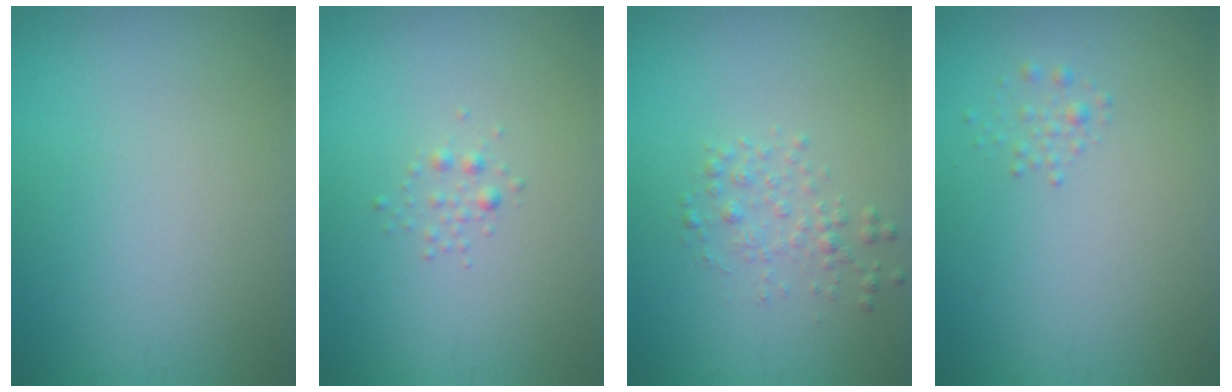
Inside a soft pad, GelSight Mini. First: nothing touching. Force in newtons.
{"total": 0.8, "press": 0.8, "slide": 0.0}
{"total": 1.6, "press": 1.6, "slide": 0.0}
{"total": 0.9, "press": 0.9, "slide": 0.1}